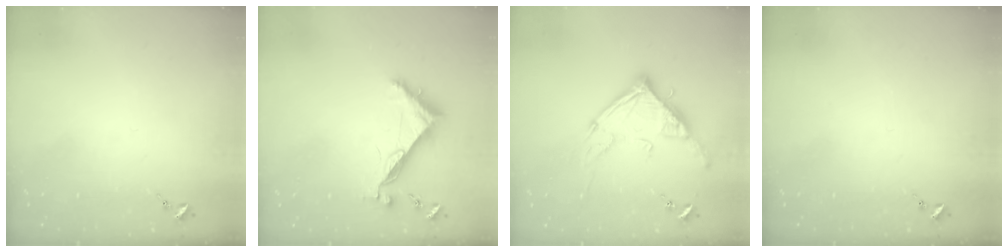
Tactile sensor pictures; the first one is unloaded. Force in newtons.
{"total": 7.3, "press": 7.3, "slide": 0.6}
{"total": 14.5, "press": 14.4, "slide": 1.4}
{"total": 0.0}